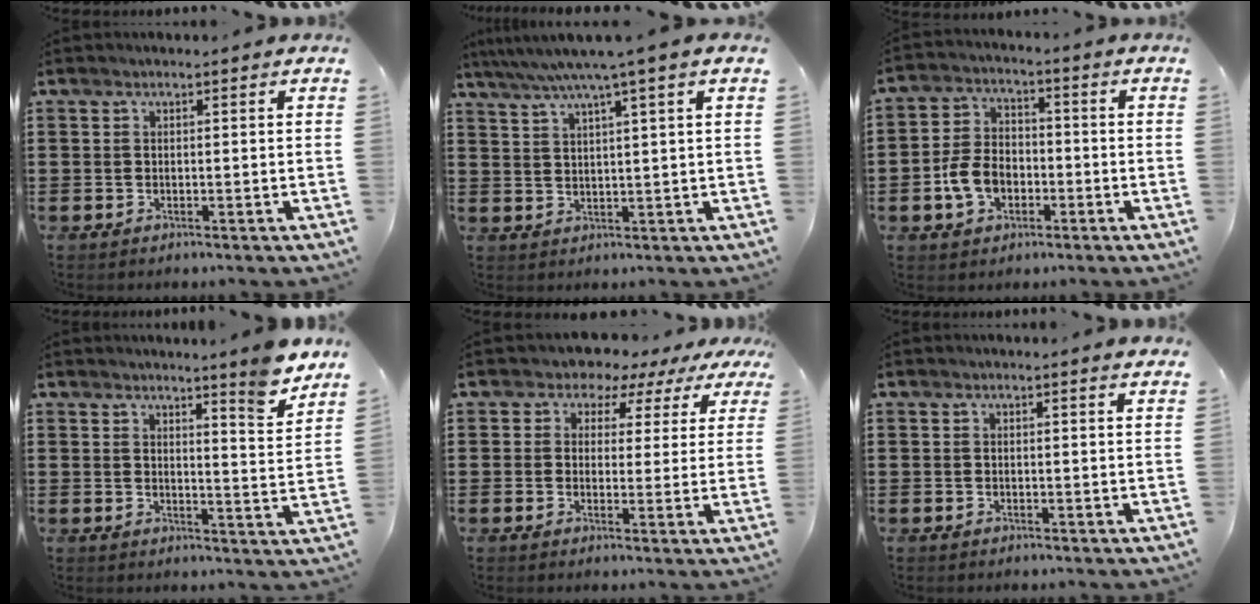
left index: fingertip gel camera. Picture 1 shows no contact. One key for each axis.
{"total": 4.9, "fx": 3.3, "fy": -0.7, "fz": 3.6, "tx": -0.079, "ty": -0.011, "tz": 0.052}
{"total": 7.0, "fx": -2.4, "fy": 4.8, "fz": 4.5, "tx": -0.107, "ty": 0.007, "tz": -0.051}
{"total": 5.6, "fx": 5.2, "fy": -0.5, "fz": 2.1, "tx": -0.027, "ty": -0.042, "tz": 0.083}
{"total": 4.0, "fx": 3.0, "fy": 2.5, "fz": 0.8, "tx": -0.032, "ty": -0.009, "tz": 0.047}
{"total": 0.7, "fx": 0.5, "fy": 0.0, "fz": 0.4, "tx": -0.009, "ty": -0.001, "tz": 0.010}